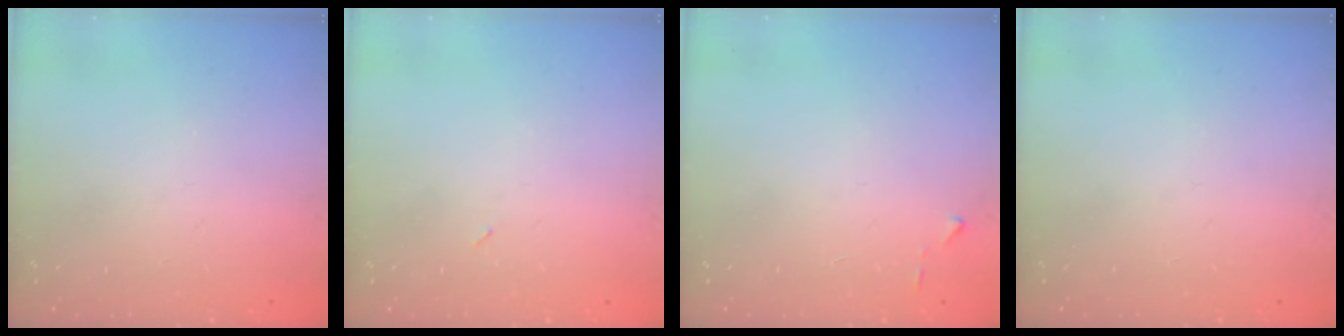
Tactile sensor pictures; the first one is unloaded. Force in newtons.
{"total": 2.1, "press": 1.9, "slide": 1.0}
{"total": 3.7, "press": 3.7, "slide": 0.4}
{"total": 0.0}